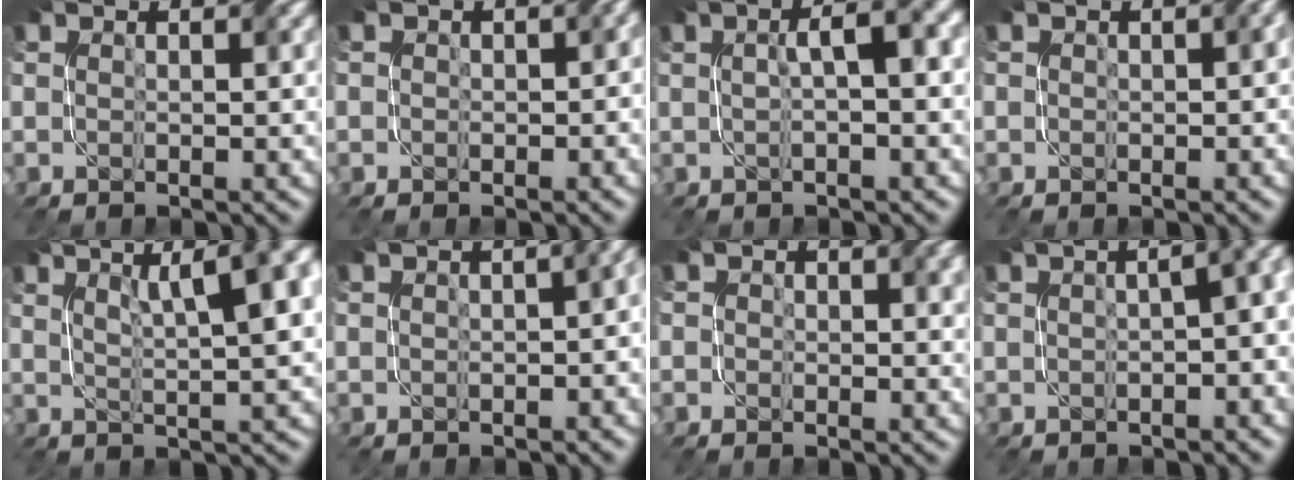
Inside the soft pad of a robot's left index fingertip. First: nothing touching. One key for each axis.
{"total": 1.5, "fx": 0.0, "fy": 1.4, "fz": 0.7, "tx": 0.000, "ty": -0.003, "tz": 0.001}
{"total": 3.5, "fx": 0.4, "fy": 0.7, "fz": 3.4, "tx": -0.054, "ty": 0.017, "tz": 0.009}
{"total": 1.0, "fx": 0.0, "fy": 0.7, "fz": 0.7, "tx": -0.003, "ty": 0.003, "tz": 0.007}
{"total": 9.2, "fx": 3.9, "fy": 2.6, "fz": 7.9, "tx": -0.079, "ty": 0.032, "tz": 0.054}
{"total": 3.1, "fx": 0.0, "fy": 1.5, "fz": 2.7, "tx": -0.015, "ty": 0.005, "tz": 0.010}
{"total": 1.5, "fx": 0.6, "fy": 1.2, "fz": 0.6, "tx": 0.001, "ty": -0.001, "tz": 0.010}
{"total": 6.4, "fx": 0.4, "fy": 3.1, "fz": 5.6, "tx": -0.028, "ty": 0.023, "tz": 0.000}